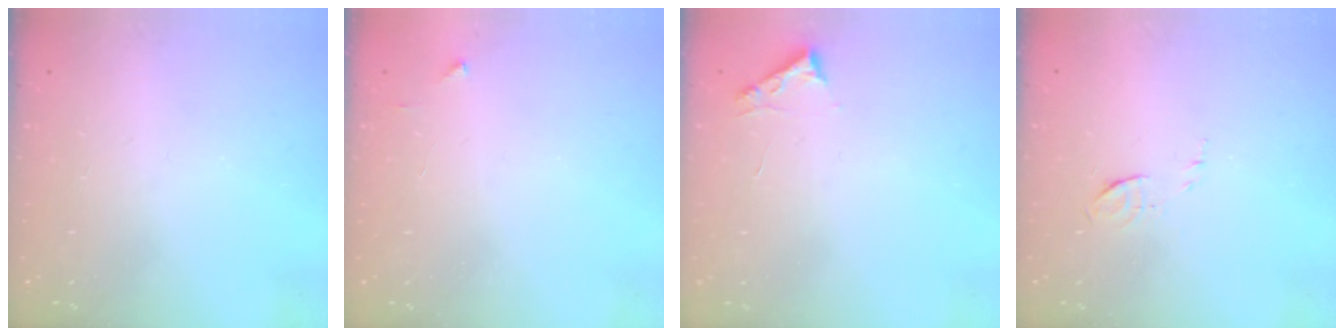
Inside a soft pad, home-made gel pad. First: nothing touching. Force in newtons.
{"total": 2.0, "press": 2.0, "slide": 0.2}
{"total": 2.7, "press": 2.7, "slide": 0.3}
{"total": 5.0, "press": 4.9, "slide": 1.2}